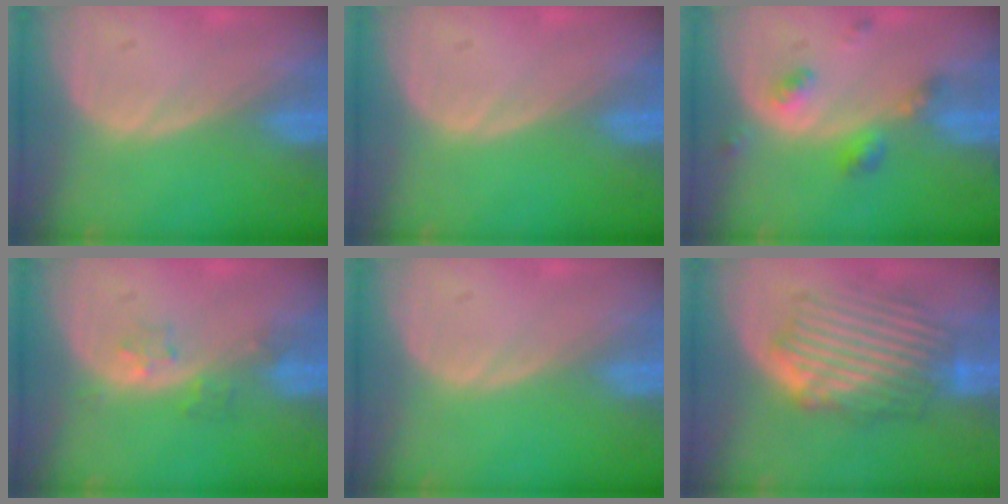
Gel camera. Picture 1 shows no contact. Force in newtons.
{"total": 0.0}
{"total": 4.8, "press": 4.3, "slide": 2.1}
{"total": 2.3, "press": 2.2, "slide": 0.3}
{"total": 0.0}
{"total": 8.4, "press": 8.1, "slide": 2.2}